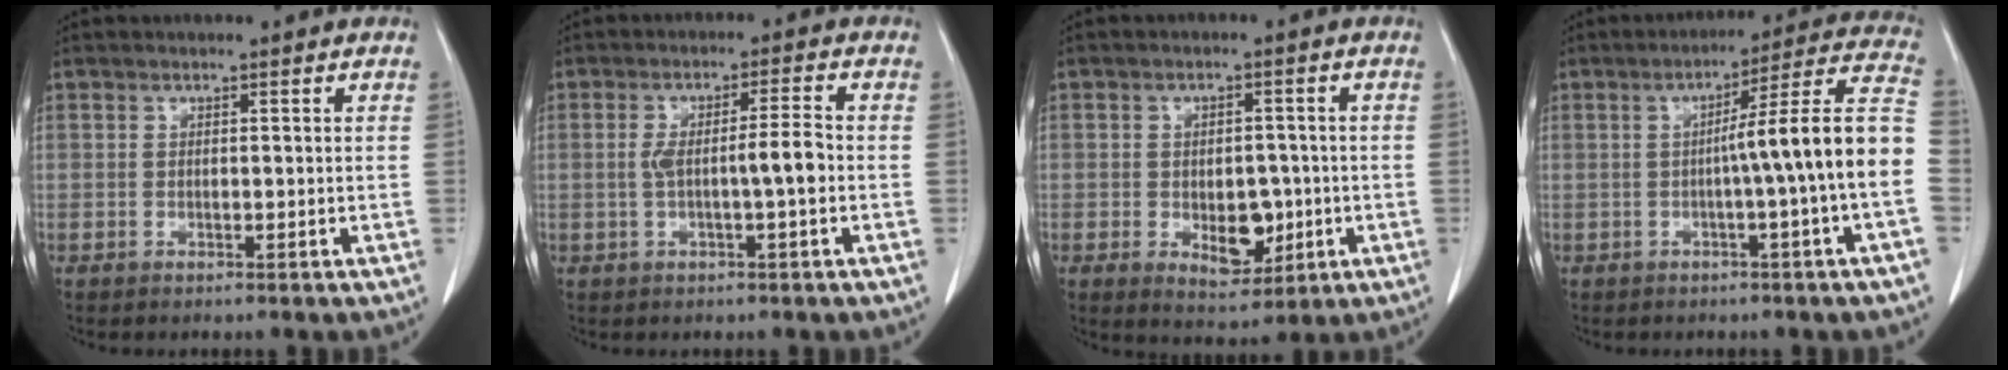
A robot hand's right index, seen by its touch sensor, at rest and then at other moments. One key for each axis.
{"total": 5.2, "fx": -0.8, "fy": 0.1, "fz": 5.1, "tx": -0.093, "ty": 0.010, "tz": -0.010}
{"total": 6.6, "fx": -1.5, "fy": 3.8, "fz": 5.2, "tx": -0.070, "ty": -0.001, "tz": -0.011}
{"total": 13.0, "fx": -2.0, "fy": -2.0, "fz": 12.7, "tx": -0.168, "ty": 0.023, "tz": -0.033}